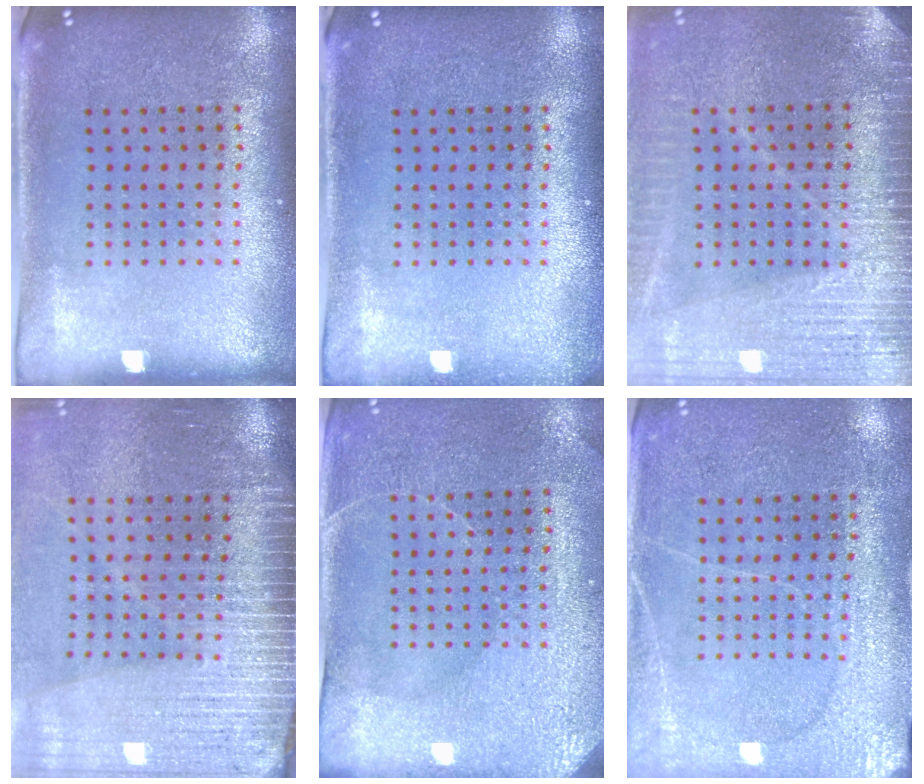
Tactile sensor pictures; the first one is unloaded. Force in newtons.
{"total": 0.7, "press": 0.7, "slide": 0.1}
{"total": 3.8, "press": 3.3, "slide": 1.9}
{"total": 4.0, "press": 3.4, "slide": 2.0}
{"total": 3.0, "press": 2.9, "slide": 0.6}
{"total": 2.8, "press": 2.7, "slide": 0.7}